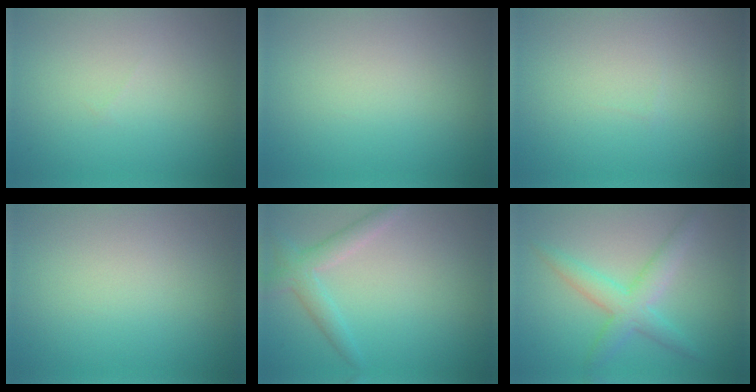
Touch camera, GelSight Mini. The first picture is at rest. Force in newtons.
{"total": 0.0}
{"total": 0.0}
{"total": 0.0}
{"total": 2.6, "press": 2.6, "slide": 0.2}
{"total": 3.7, "press": 3.7, "slide": 0.0}